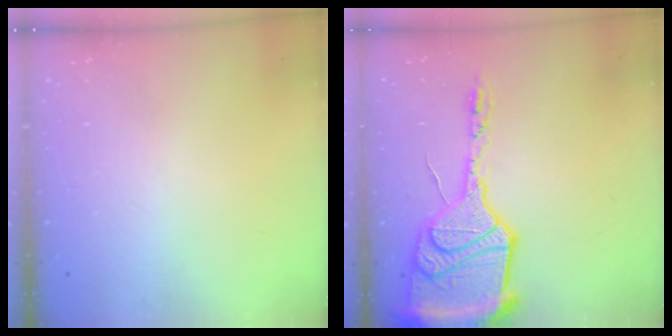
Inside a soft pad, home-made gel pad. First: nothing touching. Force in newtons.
{"total": 23.1, "press": 22.5, "slide": 4.9}